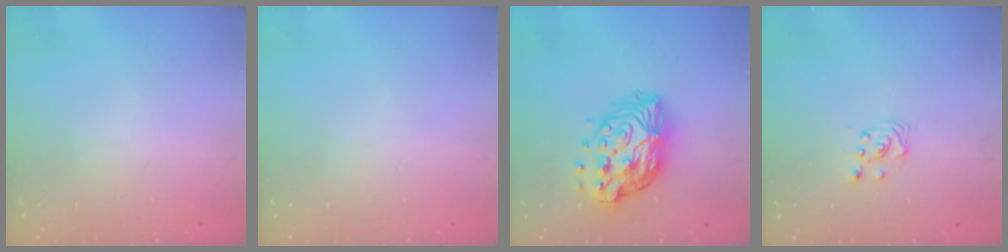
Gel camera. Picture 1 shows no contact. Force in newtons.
{"total": 0.0}
{"total": 16.0, "press": 16.0, "slide": 1.1}
{"total": 2.9, "press": 2.9, "slide": 0.4}